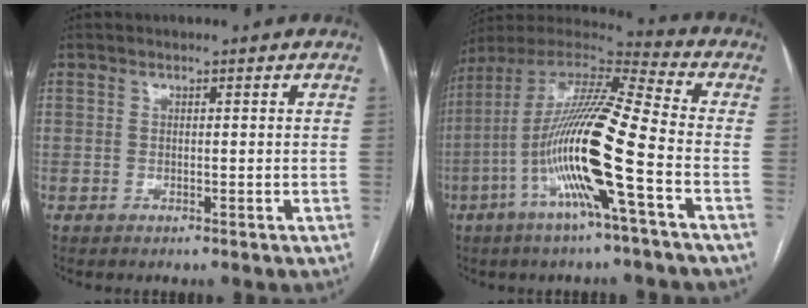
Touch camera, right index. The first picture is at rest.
{"total": 18.9, "force": [-5.5, 0.5, 18.1], "torque": [-0.357, -0.002, -0.111]}